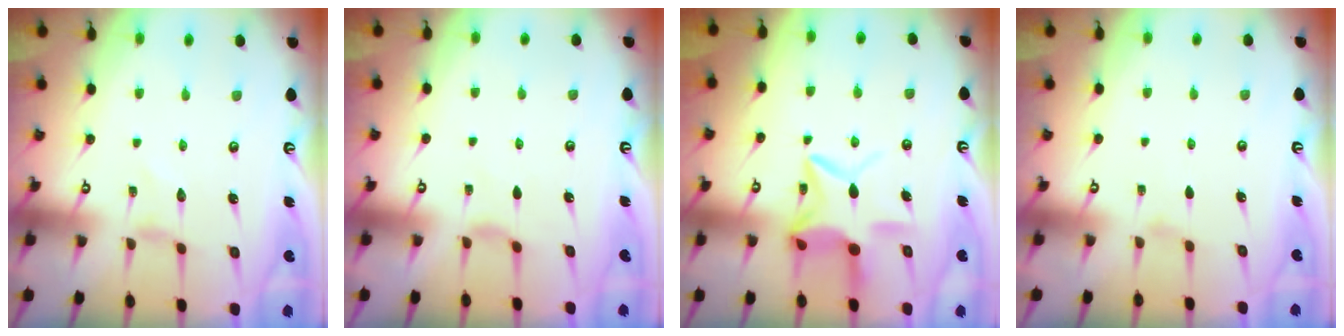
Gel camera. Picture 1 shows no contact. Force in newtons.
{"total": 2.1, "press": 2.0, "slide": 0.5}
{"total": 12.2, "press": 12.2, "slide": 1.1}
{"total": 1.2, "press": 1.1, "slide": 0.3}